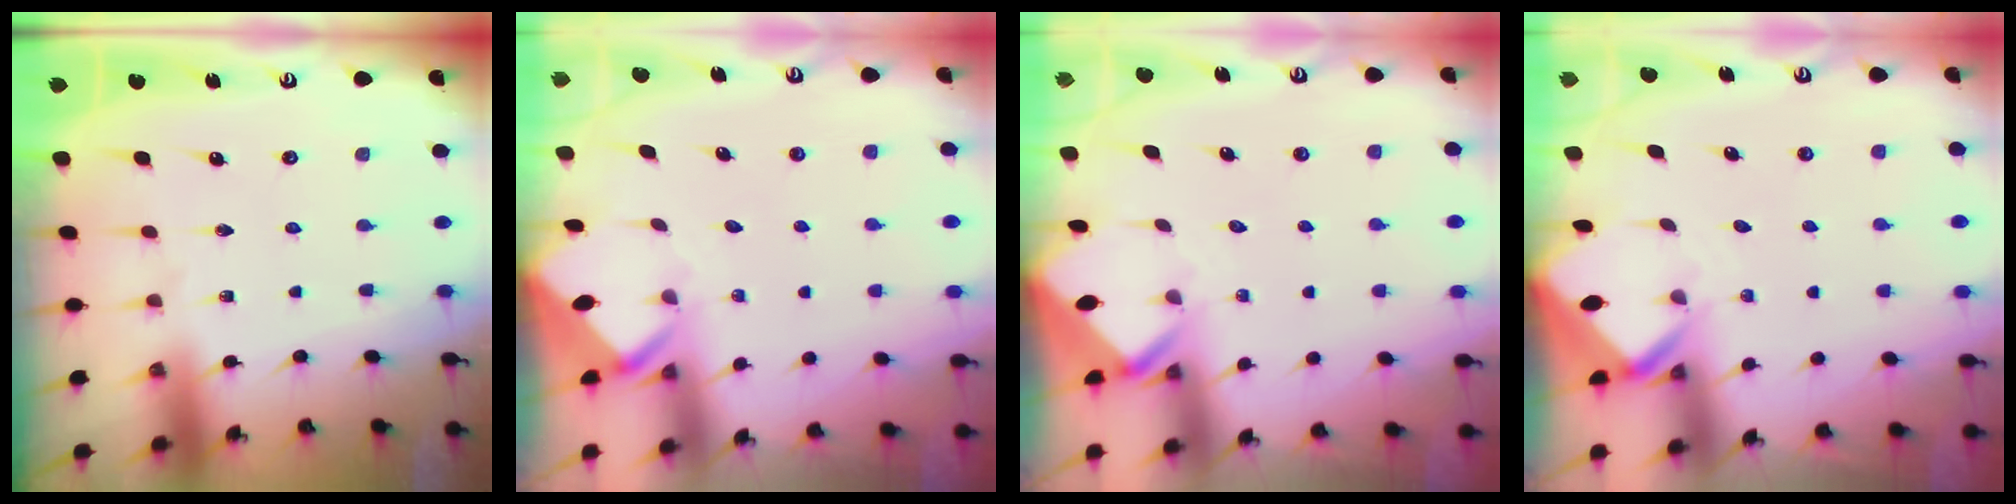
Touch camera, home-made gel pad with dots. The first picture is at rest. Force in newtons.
{"total": 3.0, "press": 3.0, "slide": 0.1}
{"total": 2.7, "press": 2.7, "slide": 0.1}
{"total": 2.9, "press": 2.9, "slide": 0.2}